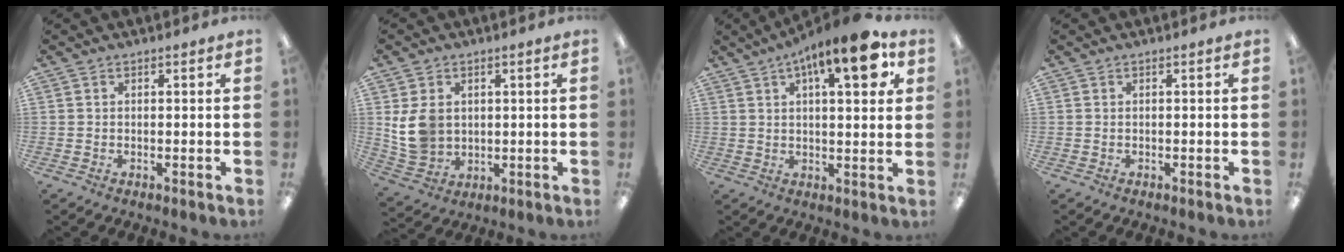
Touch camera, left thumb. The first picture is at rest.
{"total": 8.6, "force": [1.8, 7.1, 4.5], "torque": [-0.098, 0.008, 0.037]}
{"total": 13.9, "force": [6.3, 4.9, 11.4], "torque": [-0.159, -0.018, 0.097]}
{"total": 0.0}